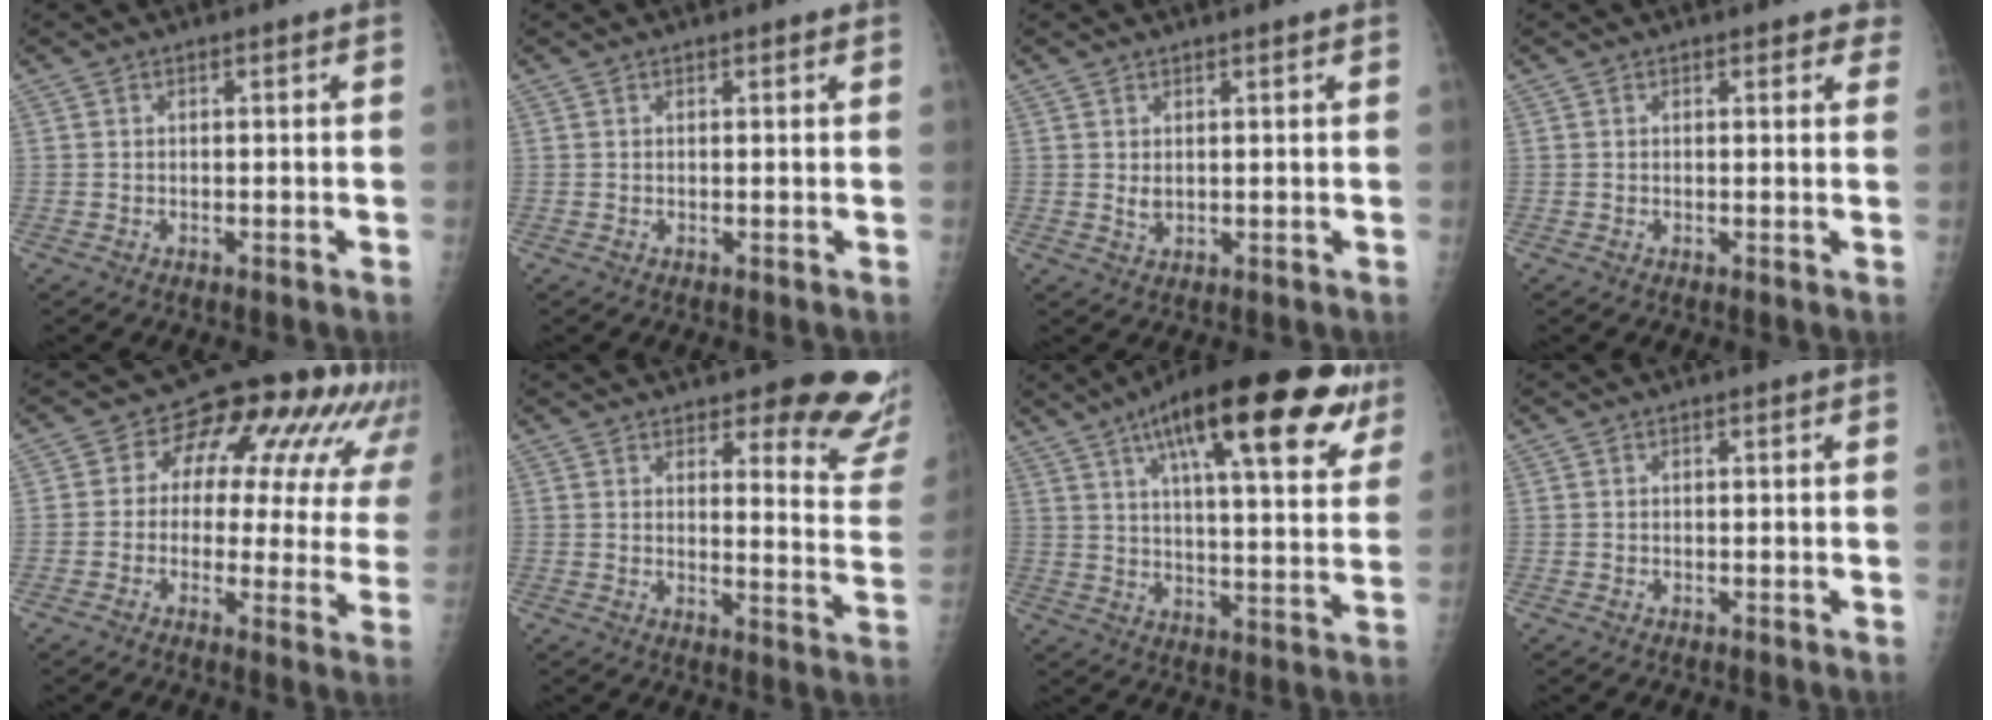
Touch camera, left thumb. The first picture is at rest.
{"total": 0.5, "force": [0.4, 0.2, 0.3], "torque": [-0.004, -0.002, 0.005]}
{"total": 2.3, "force": [1.3, 0.9, 1.7], "torque": [-0.029, -0.010, 0.028]}
{"total": 2.3, "force": [1.8, 1.1, 1.0], "torque": [0.015, -0.004, 0.012]}
{"total": 17.2, "force": [7.2, 9.8, 12.2], "torque": [-0.114, 0.012, 0.075]}
{"total": 15.2, "force": [11.7, 4.3, 8.6], "torque": [-0.057, -0.086, 0.125]}
{"total": 26.5, "force": [14.1, 7.8, 21.0], "torque": [-0.289, -0.016, 0.205]}
{"total": 0.0}